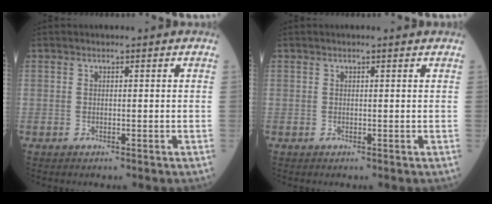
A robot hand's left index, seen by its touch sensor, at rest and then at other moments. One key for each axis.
{"total": 0.7, "fx": 0.6, "fy": -0.1, "fz": 0.3, "tx": -0.011, "ty": 0.002, "tz": 0.010}